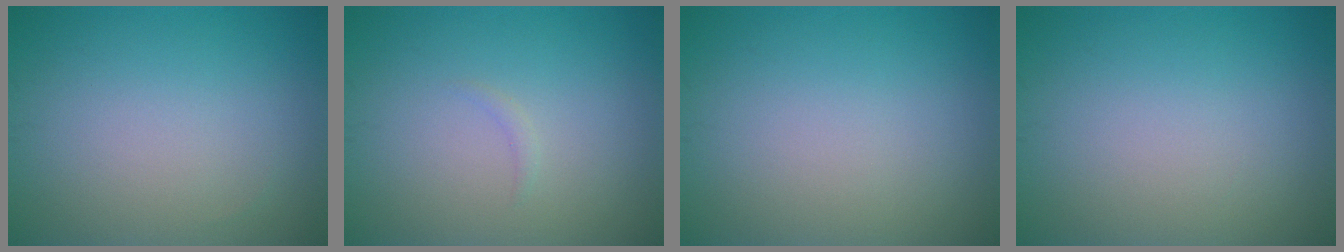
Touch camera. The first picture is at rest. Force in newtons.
{"total": 0.5, "press": 0.5, "slide": 0.1}
{"total": 0.0}
{"total": 0.0}